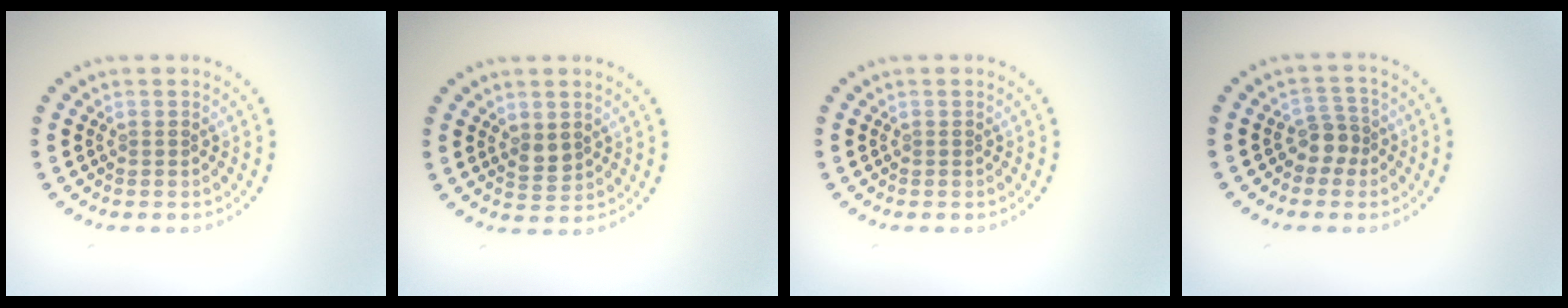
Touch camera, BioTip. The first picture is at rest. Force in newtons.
{"total": 1.8, "press": 1.7, "slide": 0.4}
{"total": 0.0}
{"total": 2.0, "press": 1.7, "slide": 1.1}